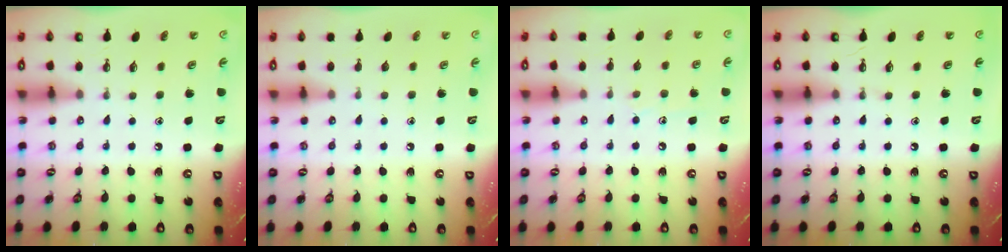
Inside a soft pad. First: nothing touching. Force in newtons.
{"total": 0.0}
{"total": 5.8, "press": 5.8, "slide": 0.5}
{"total": 0.0}